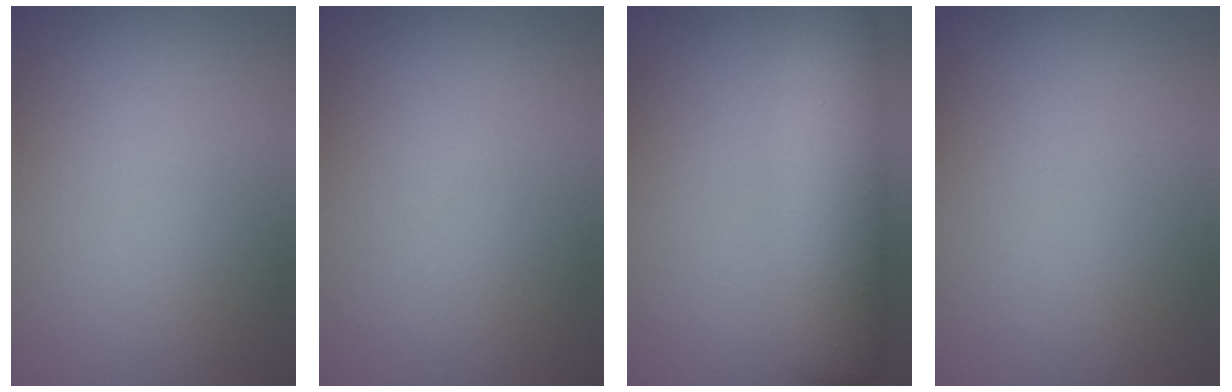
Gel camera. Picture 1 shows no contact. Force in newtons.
{"total": 0.0}
{"total": 8.1, "press": 8.1, "slide": 0.2}
{"total": 0.0}